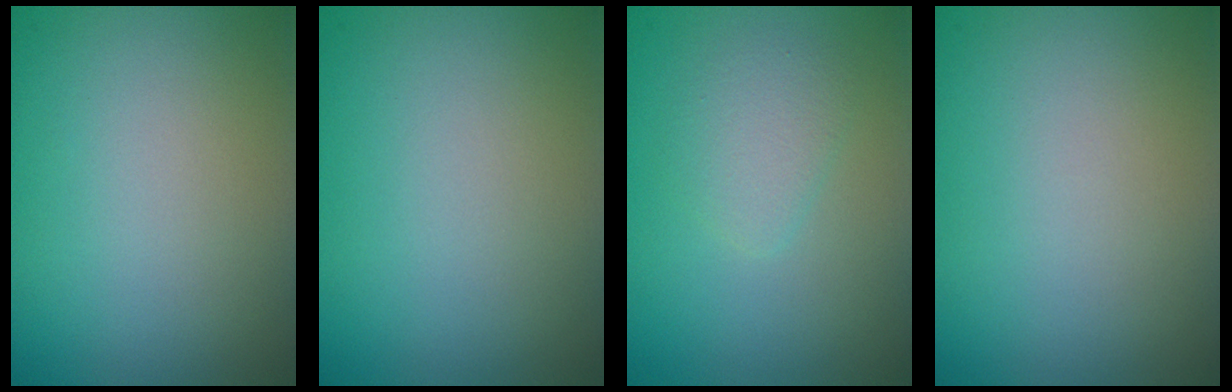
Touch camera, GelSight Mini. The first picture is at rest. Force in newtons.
{"total": 0.0}
{"total": 1.9, "press": 1.9, "slide": 0.1}
{"total": 0.0}